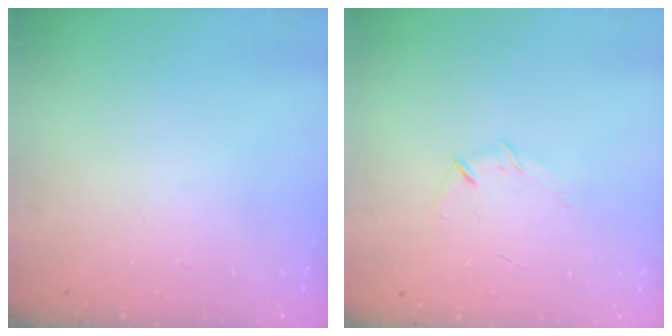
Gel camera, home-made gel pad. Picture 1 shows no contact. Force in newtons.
{"total": 3.7, "press": 3.6, "slide": 1.1}